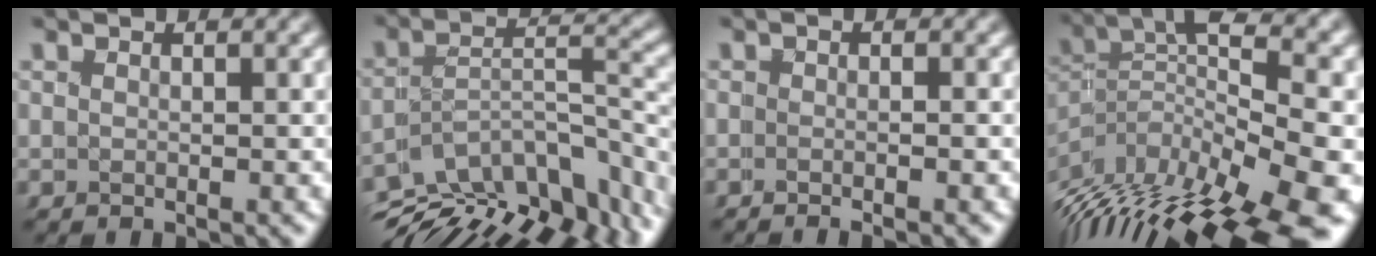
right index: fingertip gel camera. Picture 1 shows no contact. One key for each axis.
{"total": 15.1, "fx": -8.4, "fy": 8.7, "fz": 9.1, "tx": -0.120, "ty": -0.040, "tz": -0.123}
{"total": 1.5, "fx": -1.1, "fy": 0.2, "fz": 0.9, "tx": 0.002, "ty": 0.012, "tz": -0.026}
{"total": 11.4, "fx": -2.9, "fy": 5.0, "fz": 9.9, "tx": -0.162, "ty": -0.021, "tz": -0.028}